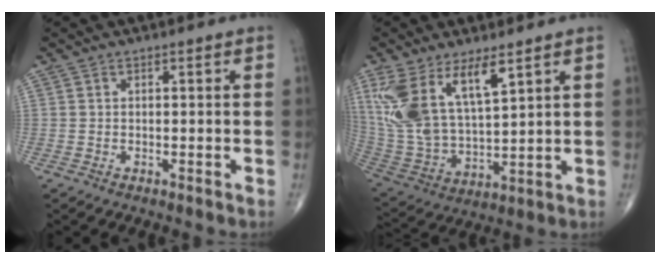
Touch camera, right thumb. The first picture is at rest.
{"total": 15.9, "force": [8.2, 6.5, 12.0], "torque": [-0.239, -0.031, 0.178]}